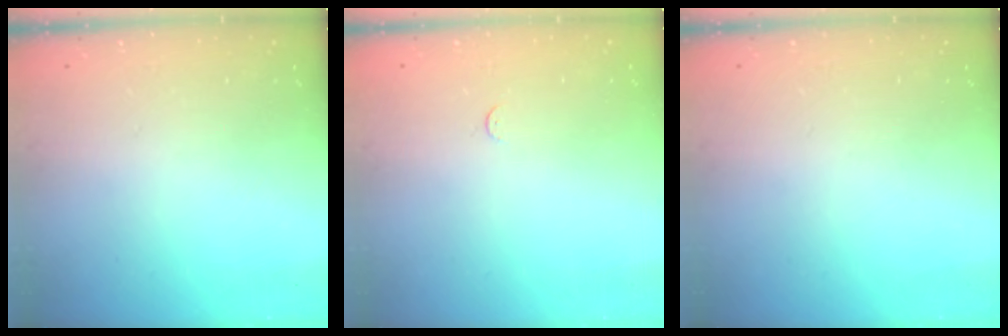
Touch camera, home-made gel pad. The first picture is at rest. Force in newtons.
{"total": 2.3, "press": 2.3, "slide": 0.3}
{"total": 0.0}